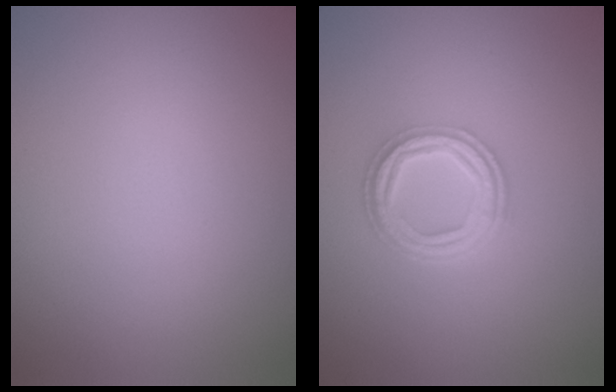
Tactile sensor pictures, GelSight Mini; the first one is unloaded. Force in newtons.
{"total": 4.3, "press": 3.3, "slide": 2.6}